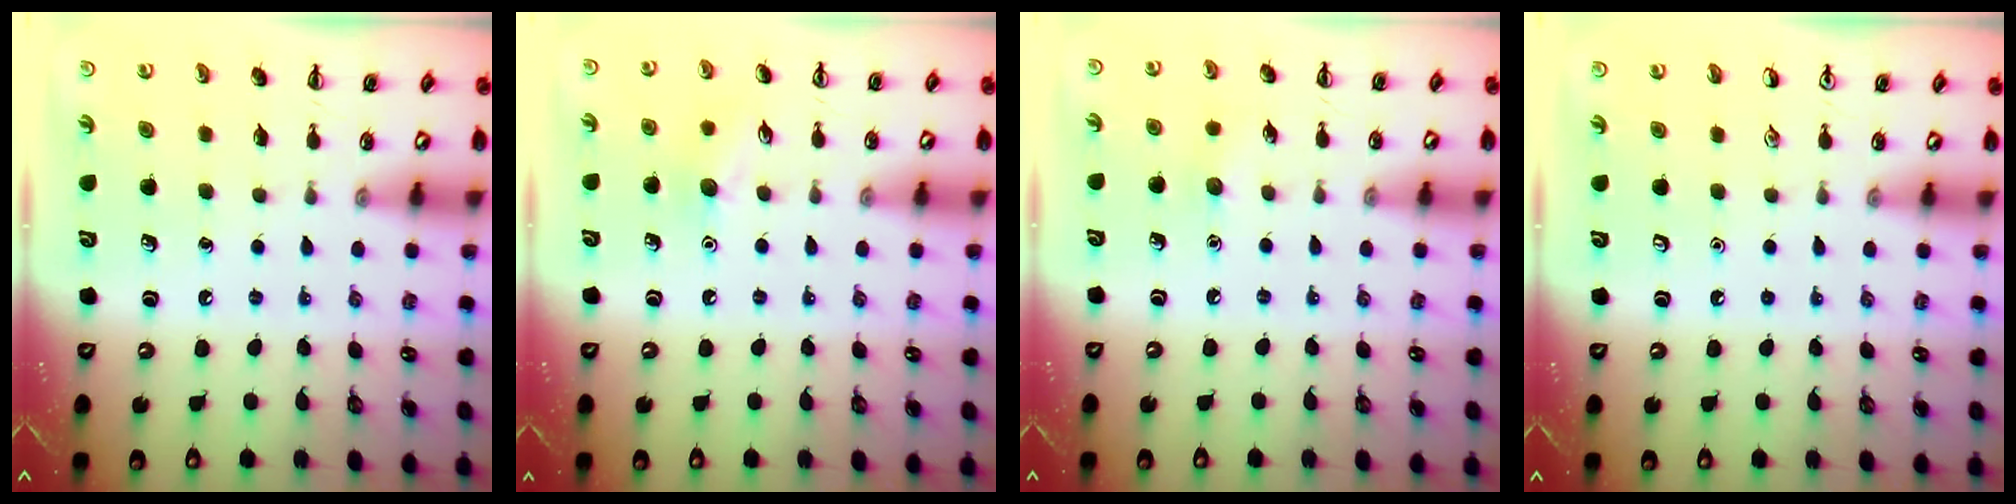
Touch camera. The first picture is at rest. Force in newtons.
{"total": 6.8, "press": 6.6, "slide": 1.7}
{"total": 4.8, "press": 4.6, "slide": 1.2}
{"total": 0.0}